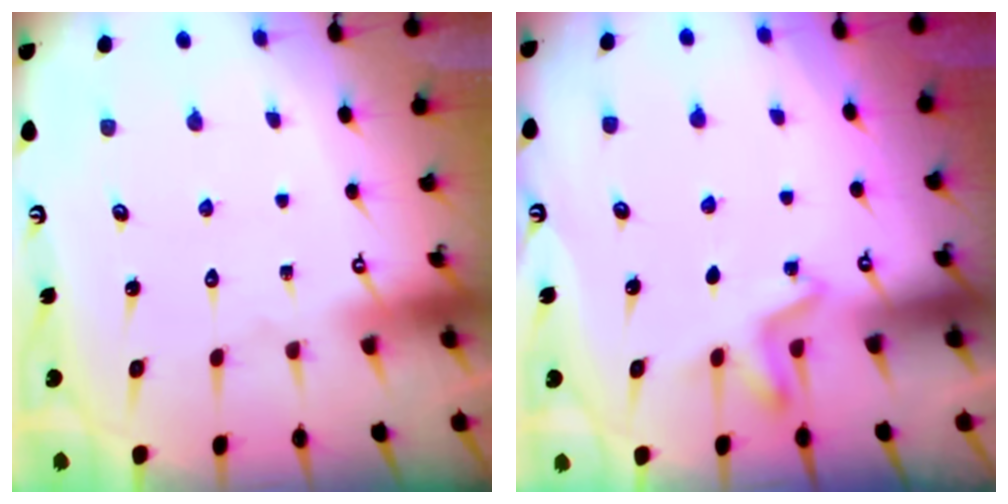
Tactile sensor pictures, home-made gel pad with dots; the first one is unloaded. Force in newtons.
{"total": 2.8, "press": 2.4, "slide": 1.4}